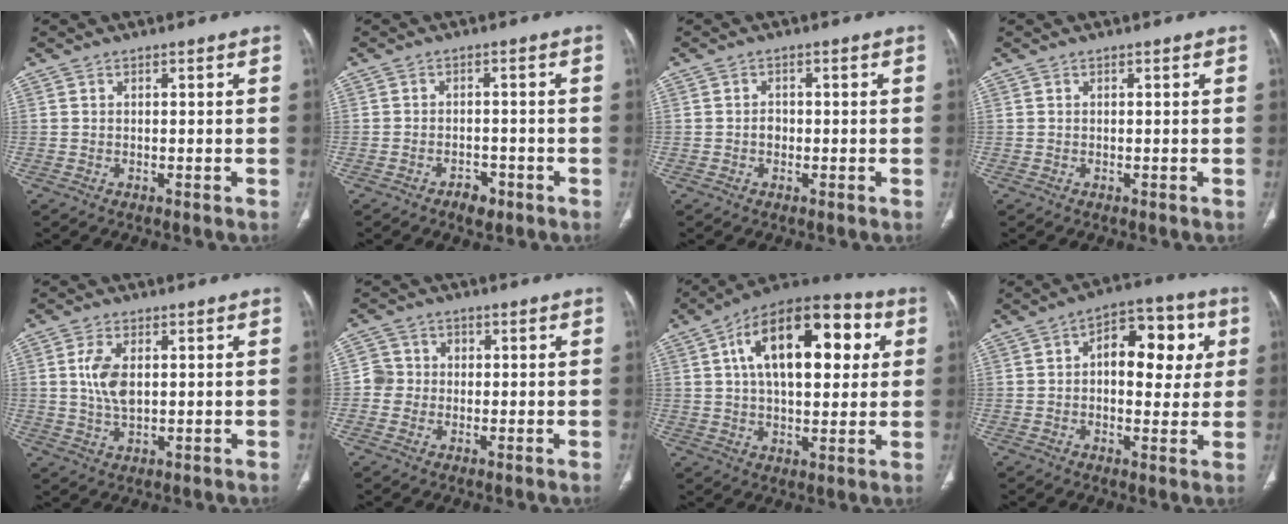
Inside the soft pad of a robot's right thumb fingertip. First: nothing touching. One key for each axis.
{"total": 3.0, "fx": -2.0, "fy": 1.7, "fz": 1.5, "tx": -0.014, "ty": 0.010, "tz": -0.027}
{"total": 1.5, "fx": -0.4, "fy": 1.2, "fz": 0.8, "tx": -0.005, "ty": 0.006, "tz": -0.008}
{"total": 0.0}
{"total": 6.6, "fx": 1.2, "fy": 3.5, "fz": 5.4, "tx": -0.111, "ty": -0.005, "tz": 0.024}
{"total": 4.2, "fx": -0.2, "fy": 4.1, "fz": 0.6, "tx": 0.017, "ty": 0.010, "tz": -0.012}
{"total": 22.9, "fx": 6.1, "fy": 11.7, "fz": 18.7, "tx": -0.262, "ty": 0.017, "tz": 0.085}
{"total": 13.8, "fx": 2.7, "fy": 7.9, "fz": 10.9, "tx": -0.108, "ty": 0.019, "tz": 0.033}